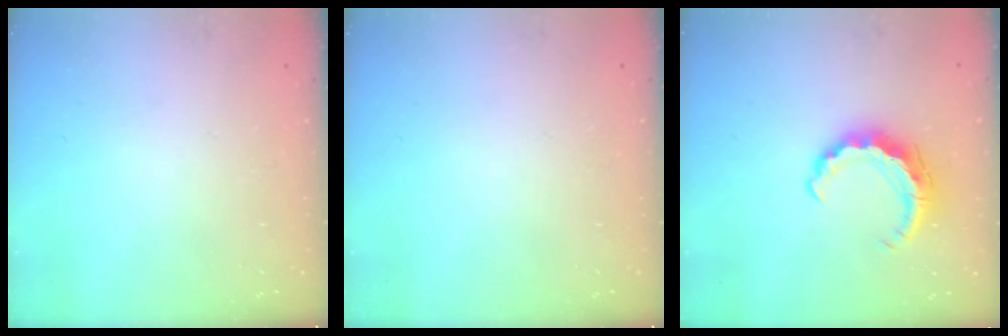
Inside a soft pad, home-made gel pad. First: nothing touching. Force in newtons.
{"total": 0.0}
{"total": 7.6, "press": 7.6, "slide": 0.9}